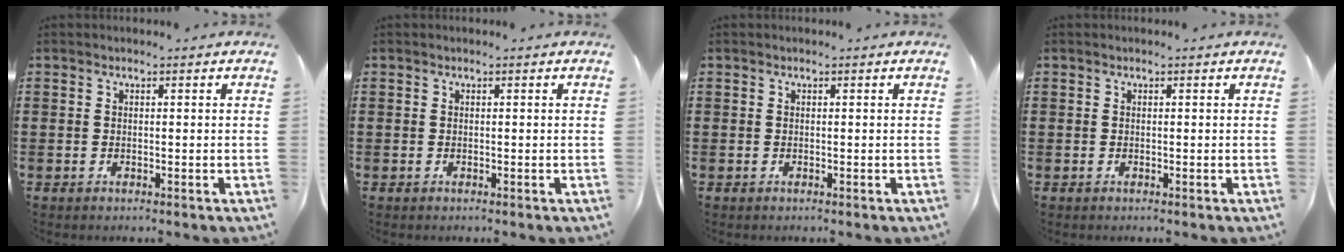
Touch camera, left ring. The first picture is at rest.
{"total": 0.0}
{"total": 0.0}
{"total": 0.0}